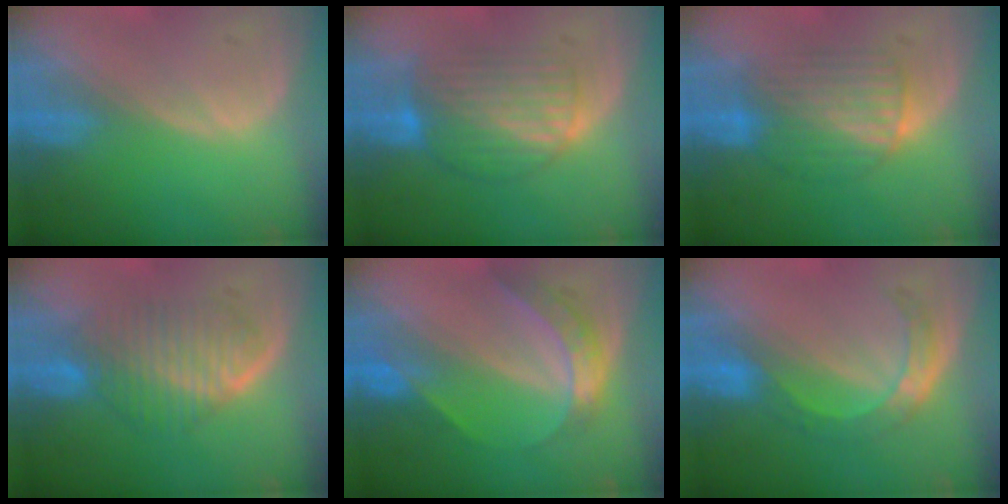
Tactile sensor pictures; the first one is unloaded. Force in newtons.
{"total": 7.6, "press": 6.9, "slide": 3.2}
{"total": 6.5, "press": 6.4, "slide": 1.0}
{"total": 6.7, "press": 6.4, "slide": 1.8}
{"total": 6.2, "press": 5.3, "slide": 3.2}
{"total": 5.6, "press": 5.2, "slide": 2.1}